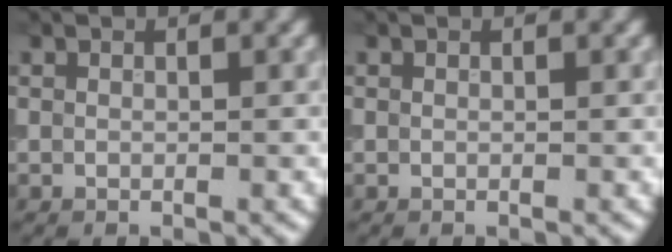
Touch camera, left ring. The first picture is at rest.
{"total": 0.0}